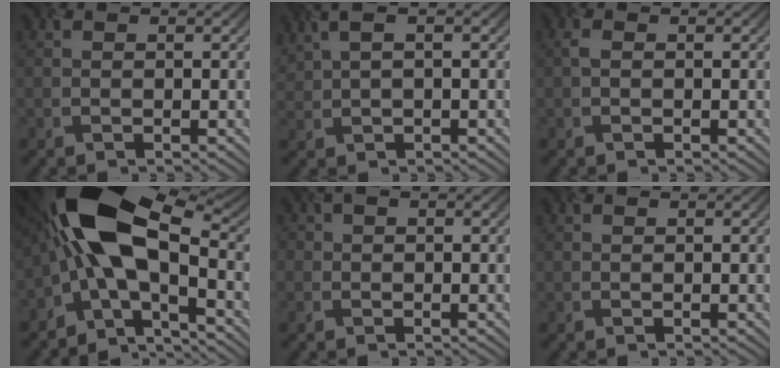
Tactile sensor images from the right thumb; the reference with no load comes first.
{"total": 3.7, "force": [1.9, 1.5, 2.8], "torque": [-0.071, 0.009, 0.039]}
{"total": 0.8, "force": [0.0, 0.5, 0.6], "torque": [-0.017, 0.002, -0.002]}
{"total": 15.0, "force": [-2.0, 7.0, 13.1], "torque": [-0.230, 0.008, -0.047]}
{"total": 0.7, "force": [0.0, 0.7, 0.3], "torque": [-0.003, 0.002, -0.005]}
{"total": 0.0}